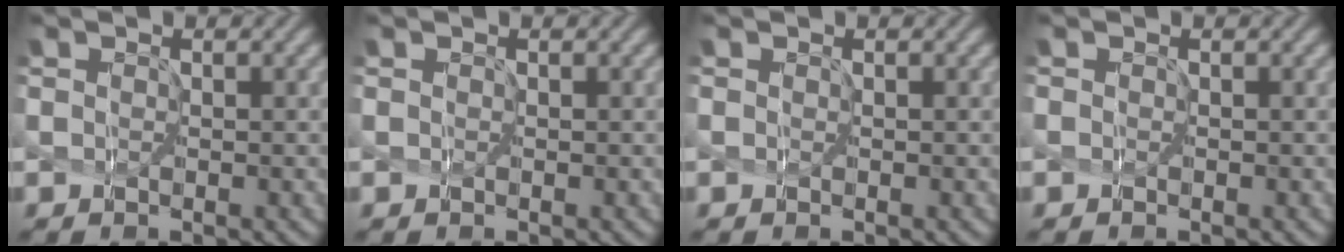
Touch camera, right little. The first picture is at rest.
{"total": 0.0}
{"total": 0.0}
{"total": 0.0}